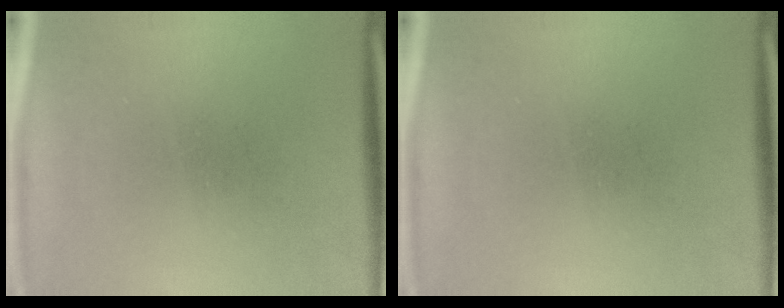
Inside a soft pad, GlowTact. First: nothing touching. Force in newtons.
{"total": 0.0}